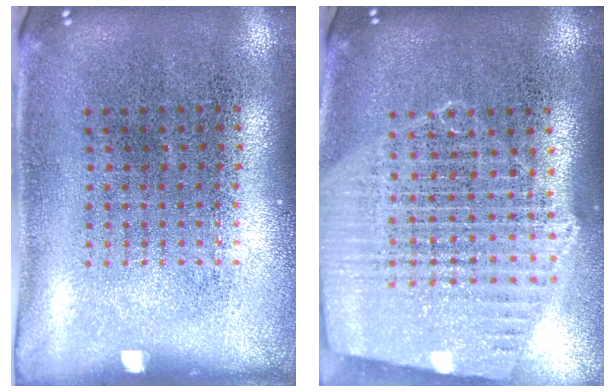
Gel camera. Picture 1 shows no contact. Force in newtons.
{"total": 1.8, "press": 1.7, "slide": 0.6}